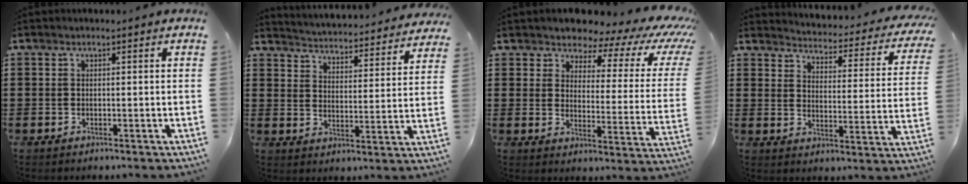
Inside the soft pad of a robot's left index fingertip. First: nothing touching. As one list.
[{"total": 3.5, "force": [3.5, -0.4, -0.1], "torque": [-0.021, -0.035, 0.052]}, {"total": 6.3, "force": [5.1, 2.5, 2.8], "torque": [-0.067, -0.037, 0.085]}, {"total": 3.1, "force": [3.0, 0.0, 0.6], "torque": [-0.026, -0.036, 0.042]}]